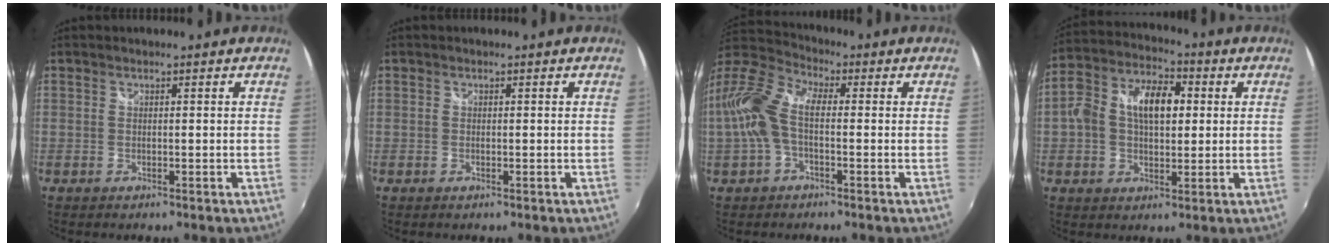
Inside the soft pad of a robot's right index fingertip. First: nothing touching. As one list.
[{"total": 0.0}, {"total": 12.9, "force": [-0.9, 6.6, 11.1], "torque": [-0.235, 0.019, -0.027]}, {"total": 11.4, "force": [1.4, 6.7, 9.2], "torque": [-0.172, 0.033, 0.019]}]